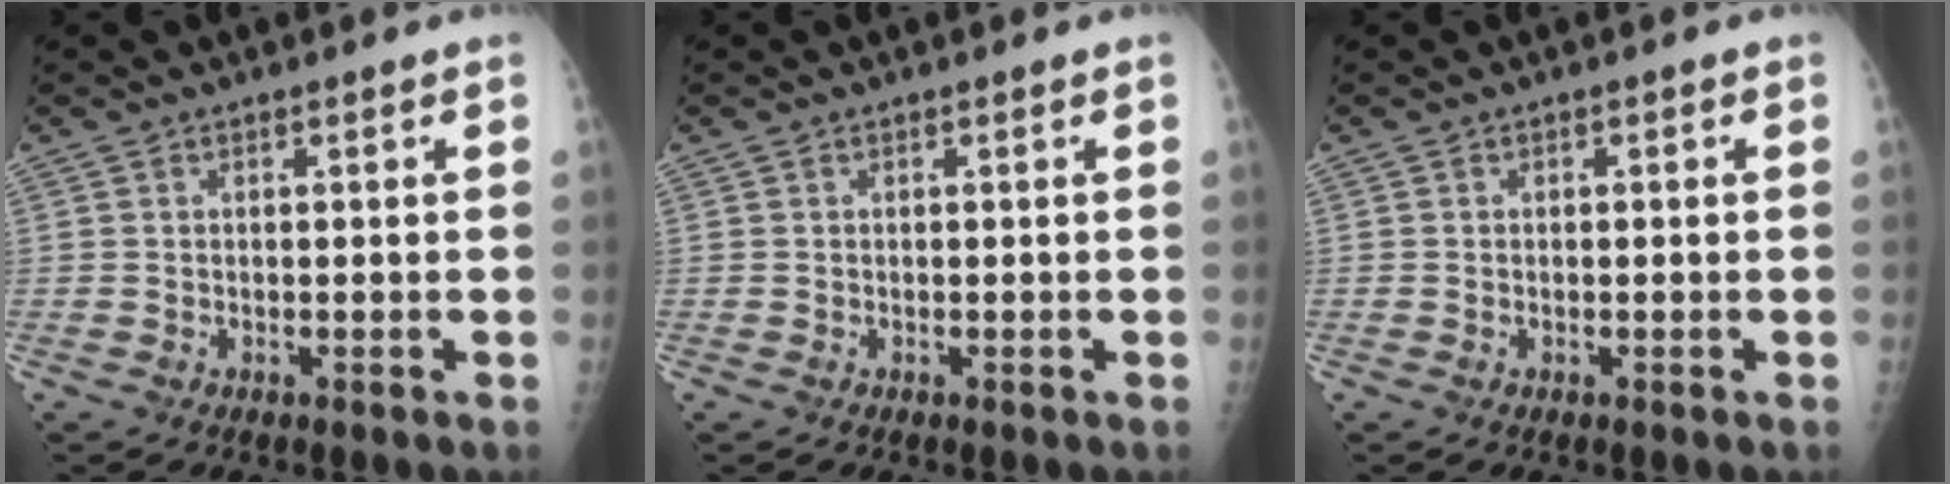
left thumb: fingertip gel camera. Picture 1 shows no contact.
{"total": 0.0}
{"total": 0.0}